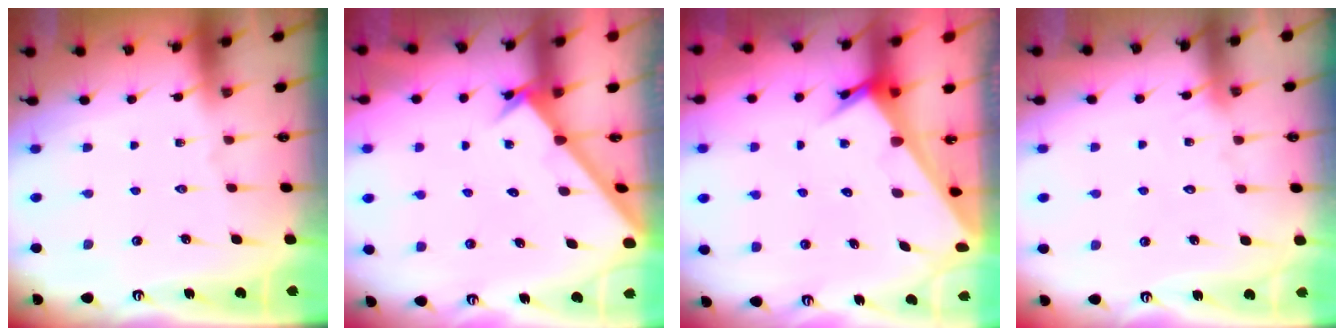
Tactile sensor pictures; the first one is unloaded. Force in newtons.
{"total": 2.2, "press": 2.2, "slide": 0.2}
{"total": 3.6, "press": 3.5, "slide": 0.2}
{"total": 5.0, "press": 5.0, "slide": 0.5}